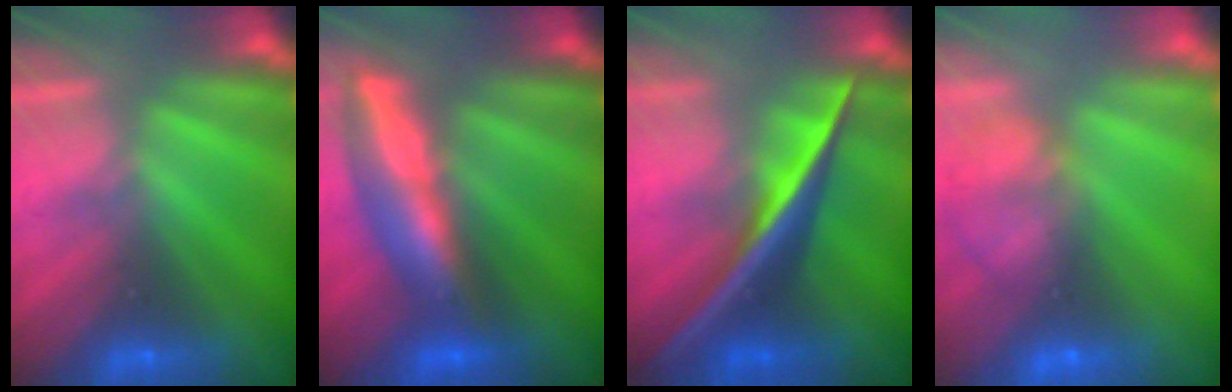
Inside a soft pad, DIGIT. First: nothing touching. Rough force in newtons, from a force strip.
{"total": 8.9}
{"total": 2.6}
{"total": 5.8}